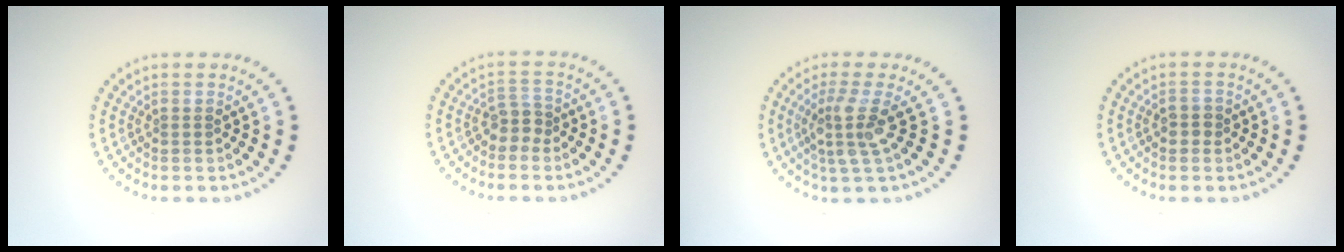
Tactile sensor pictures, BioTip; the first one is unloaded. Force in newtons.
{"total": 1.9, "press": 1.4, "slide": 1.2}
{"total": 3.2, "press": 2.3, "slide": 2.2}
{"total": 1.4, "press": 1.4, "slide": 0.3}